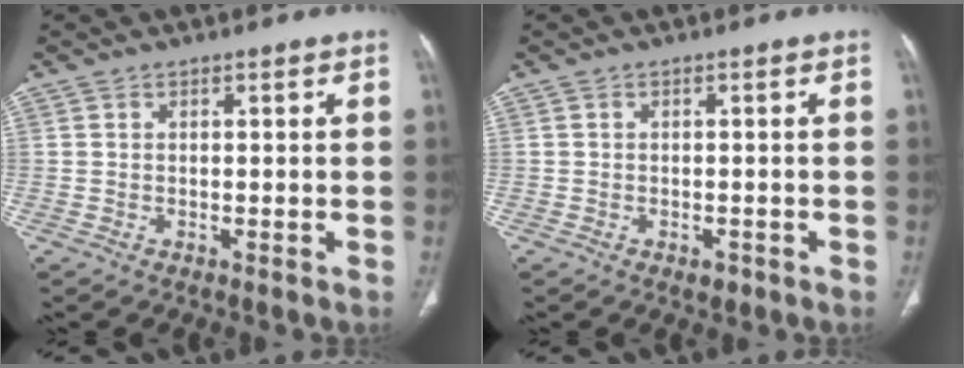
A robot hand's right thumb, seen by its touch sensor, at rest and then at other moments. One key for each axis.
{"total": 1.4, "fx": -0.9, "fy": 0.9, "fz": 0.7, "tx": -0.004, "ty": 0.001, "tz": -0.008}